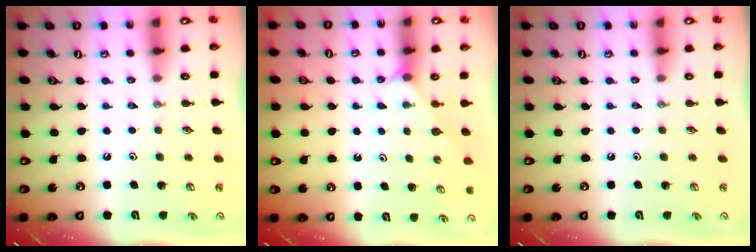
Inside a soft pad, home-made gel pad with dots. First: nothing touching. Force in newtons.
{"total": 1.7, "press": 1.7, "slide": 0.3}
{"total": 0.0}